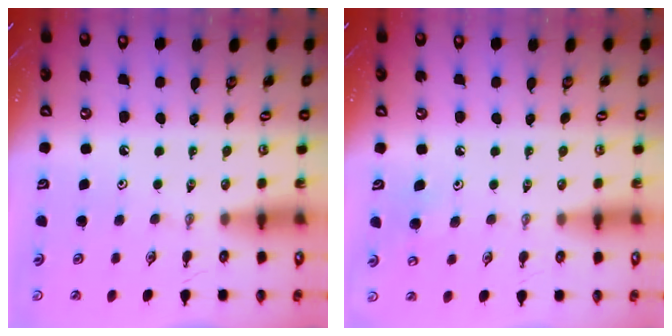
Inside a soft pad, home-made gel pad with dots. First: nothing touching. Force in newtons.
{"total": 6.2, "press": 6.1, "slide": 0.6}